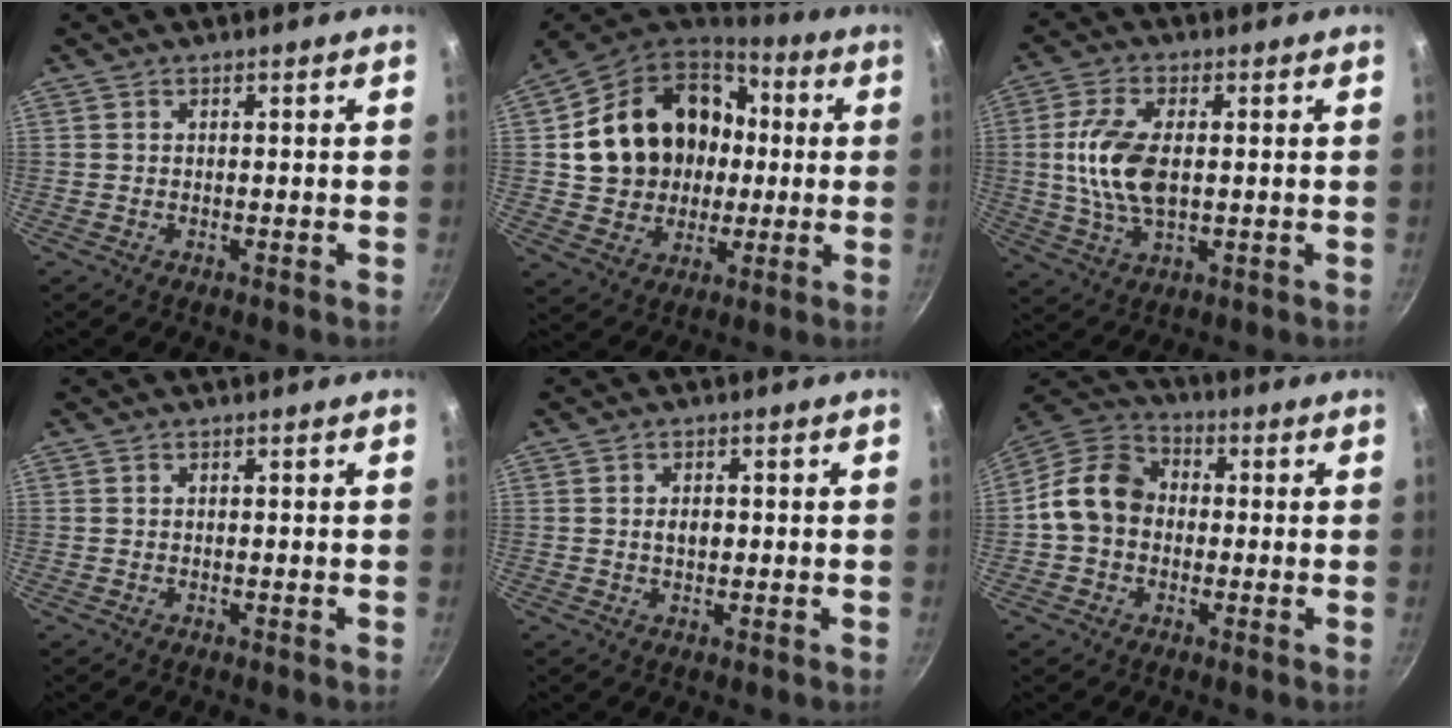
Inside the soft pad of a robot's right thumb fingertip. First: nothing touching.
{"total": 21.6, "force": [2.2, 17.9, 11.9], "torque": [-0.193, 0.037, 0.047]}
{"total": 11.2, "force": [0.6, 5.8, 9.5], "torque": [-0.191, 0.001, 0.009]}
{"total": 0.0}
{"total": 2.5, "force": [0.1, 1.6, 1.9], "torque": [-0.023, 0.004, 0.000]}
{"total": 11.2, "force": [-0.6, 9.1, 6.5], "torque": [-0.084, 0.030, -0.033]}